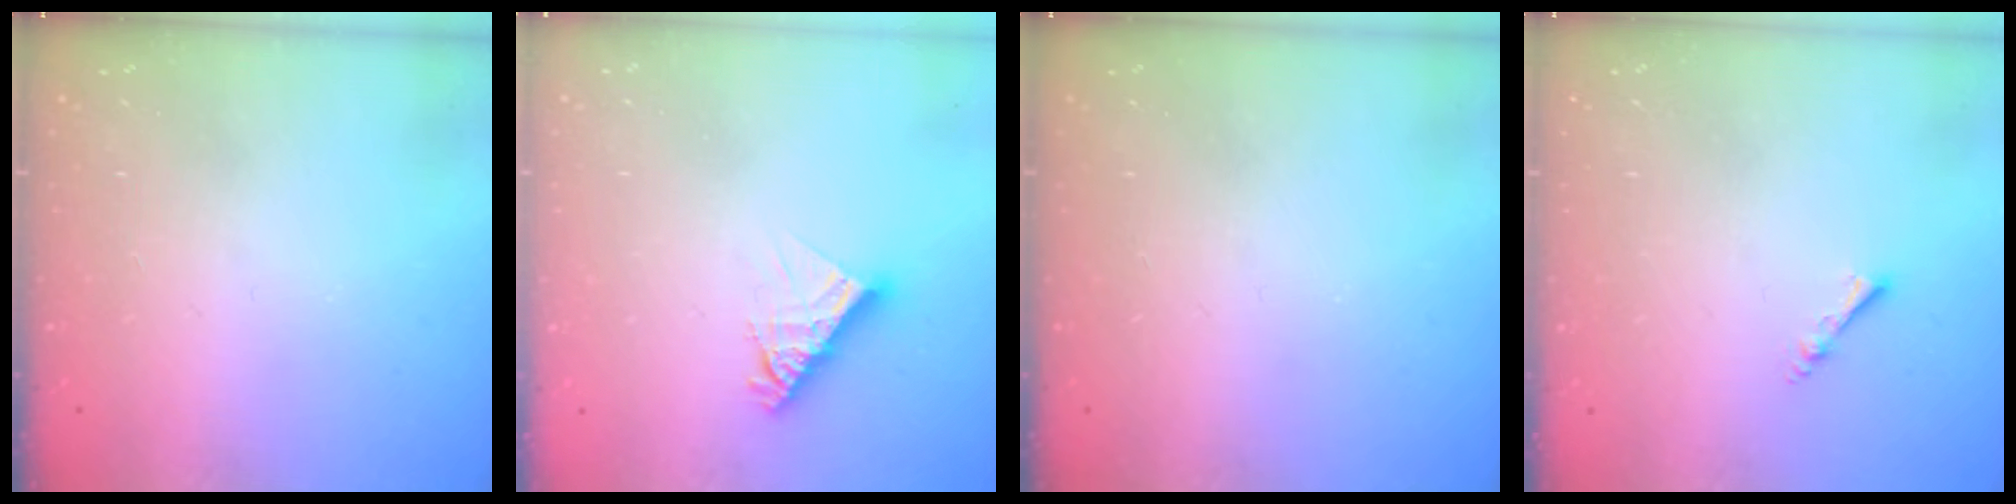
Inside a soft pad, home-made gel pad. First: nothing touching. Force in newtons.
{"total": 8.4, "press": 8.4, "slide": 0.7}
{"total": 0.0}
{"total": 2.2, "press": 2.1, "slide": 0.4}